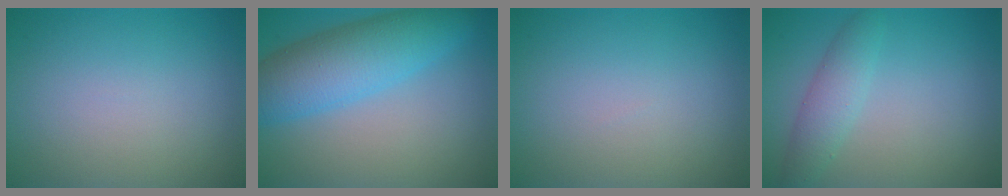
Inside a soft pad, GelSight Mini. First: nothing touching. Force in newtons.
{"total": 7.4, "press": 7.4, "slide": 0.3}
{"total": 0.0}
{"total": 2.6, "press": 2.6, "slide": 0.1}